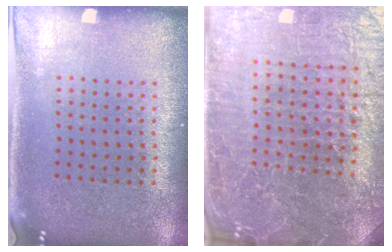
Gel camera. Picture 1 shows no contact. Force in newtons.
{"total": 5.5, "press": 5.1, "slide": 1.9}